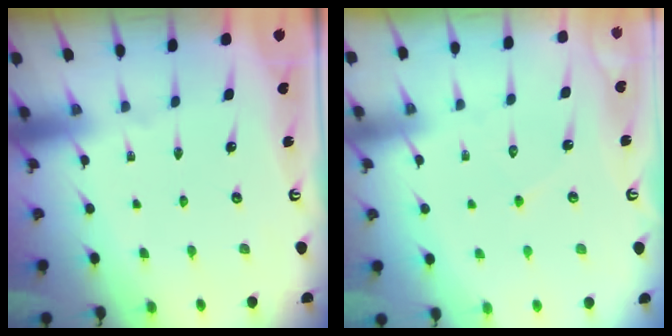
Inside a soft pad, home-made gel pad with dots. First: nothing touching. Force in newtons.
{"total": 4.4, "press": 4.4, "slide": 0.3}